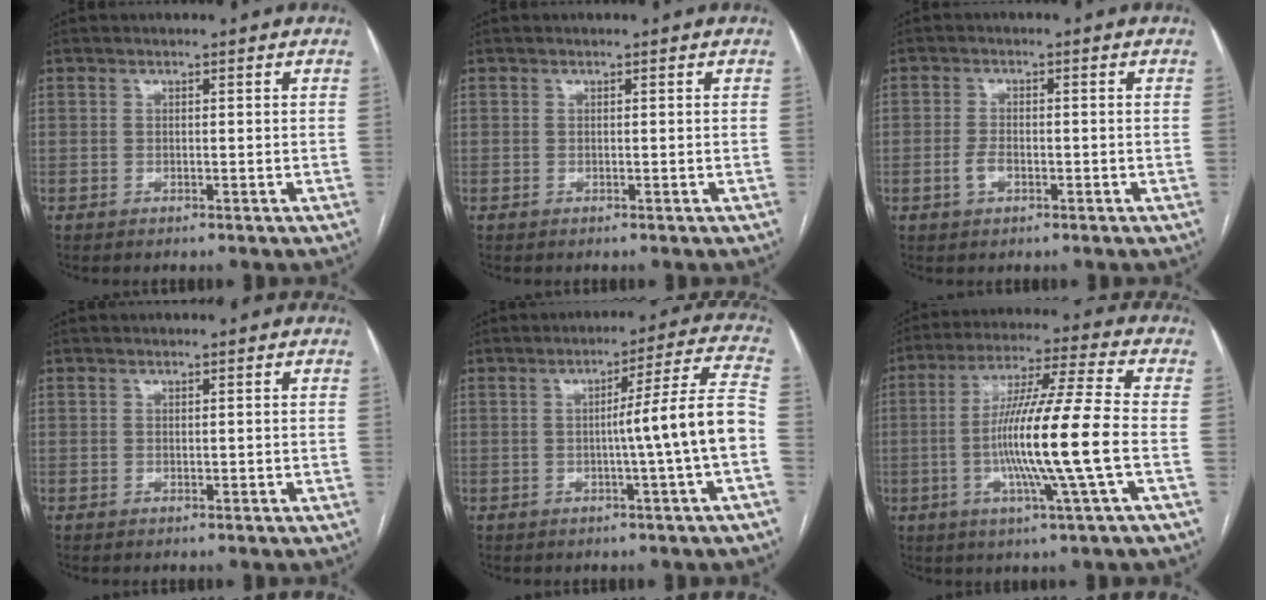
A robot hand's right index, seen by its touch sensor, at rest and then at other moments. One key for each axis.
{"total": 0.0}
{"total": 2.6, "fx": -1.0, "fy": 1.3, "fz": 2.0, "tx": -0.043, "ty": 0.004, "tz": -0.017}
{"total": 0.0}
{"total": 10.0, "fx": -1.9, "fy": -1.8, "fz": 9.7, "tx": -0.134, "ty": 0.014, "tz": -0.026}
{"total": 14.6, "fx": -2.7, "fy": -1.4, "fz": 14.2, "tx": -0.260, "ty": -0.005, "tz": -0.055}